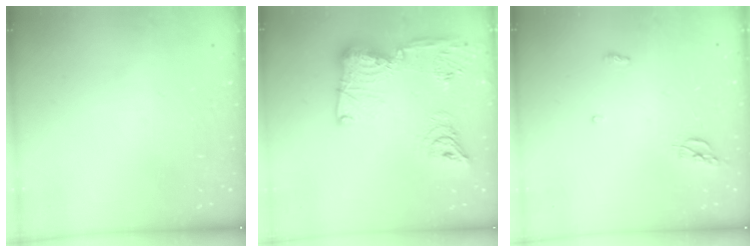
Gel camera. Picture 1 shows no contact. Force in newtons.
{"total": 21.8, "press": 20.6, "slide": 6.9}
{"total": 7.2, "press": 5.3, "slide": 4.9}